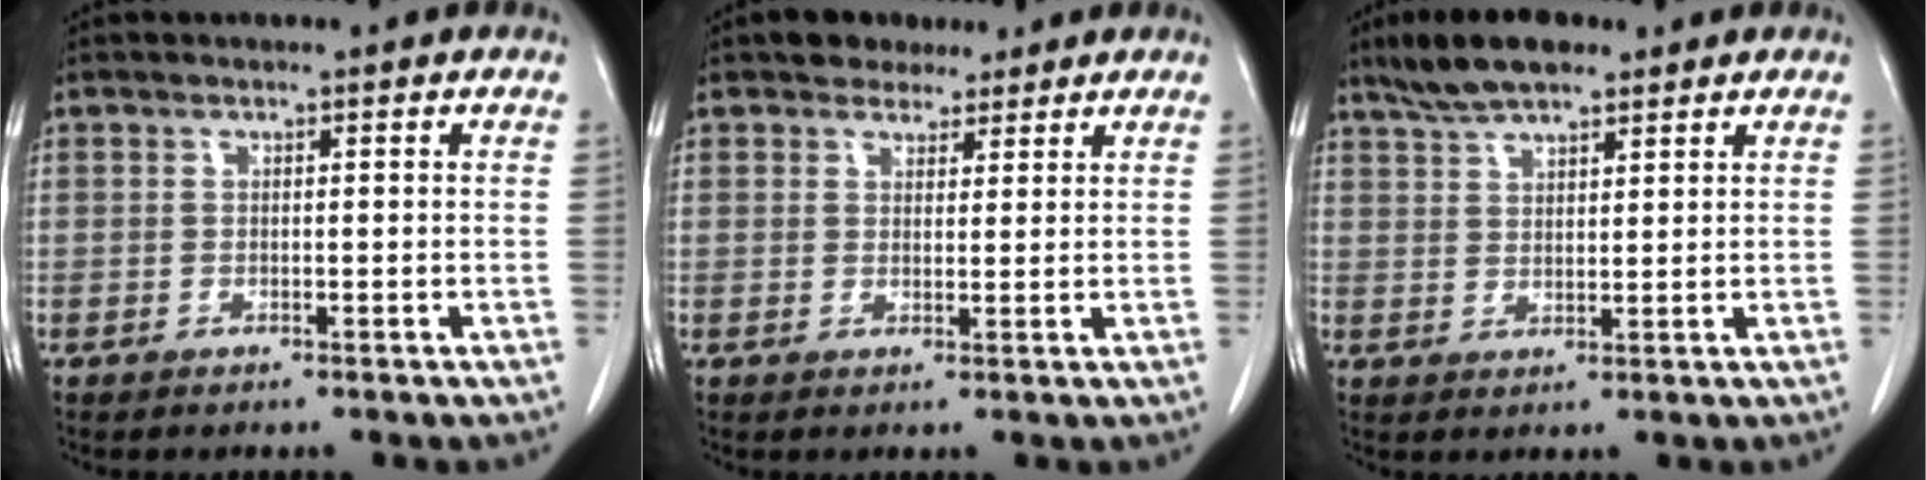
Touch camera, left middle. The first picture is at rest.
{"total": 3.8, "force": [3.0, 2.2, 0.7], "torque": [-0.011, 0.012, 0.048]}
{"total": 7.3, "force": [5.7, 2.1, 3.9], "torque": [-0.079, 0.015, 0.106]}